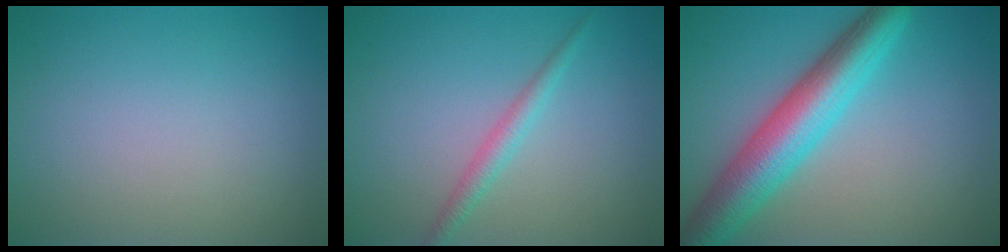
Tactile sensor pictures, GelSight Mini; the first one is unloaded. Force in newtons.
{"total": 1.8, "press": 1.8, "slide": 0.0}
{"total": 7.6, "press": 7.6, "slide": 0.3}